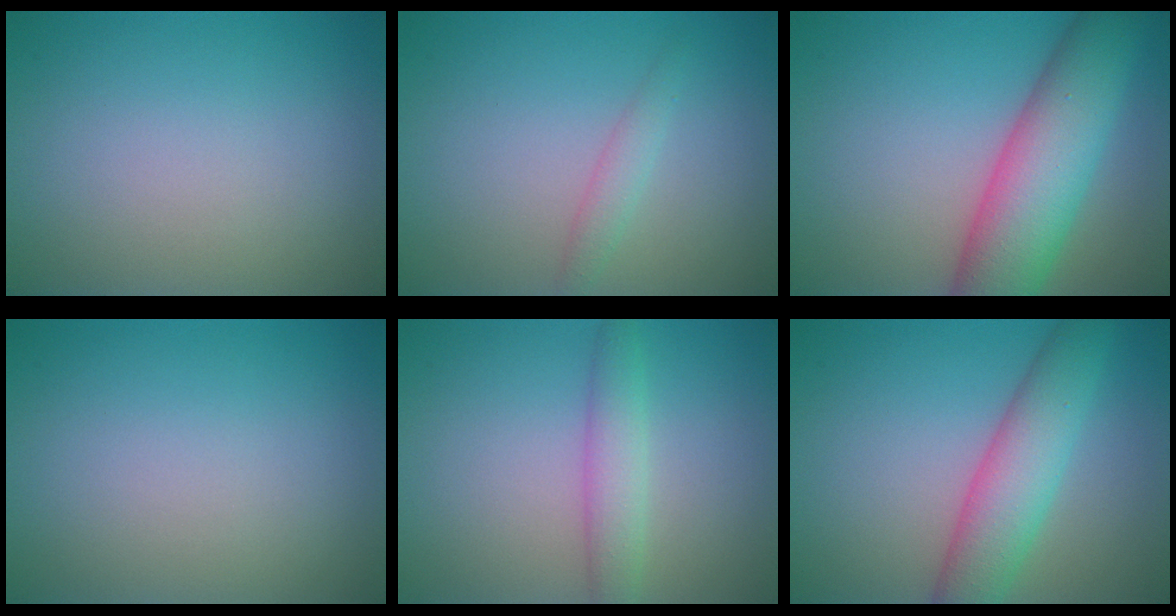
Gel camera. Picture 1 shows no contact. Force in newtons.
{"total": 1.4, "press": 1.4, "slide": 0.1}
{"total": 9.2, "press": 9.2, "slide": 0.3}
{"total": 0.0}
{"total": 2.6, "press": 2.6, "slide": 0.1}
{"total": 5.4, "press": 5.4, "slide": 0.4}